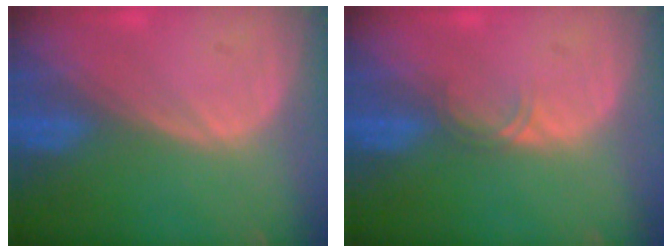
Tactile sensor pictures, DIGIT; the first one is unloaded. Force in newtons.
{"total": 1.4, "press": 1.4, "slide": 0.2}